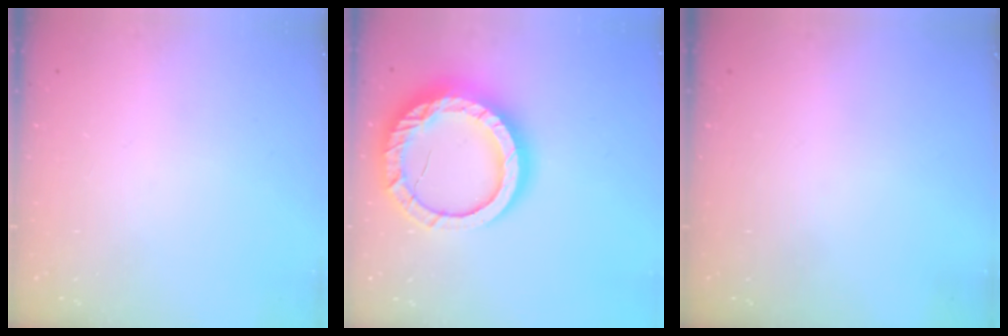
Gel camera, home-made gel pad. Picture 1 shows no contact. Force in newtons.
{"total": 22.6, "press": 22.5, "slide": 2.2}
{"total": 0.0}